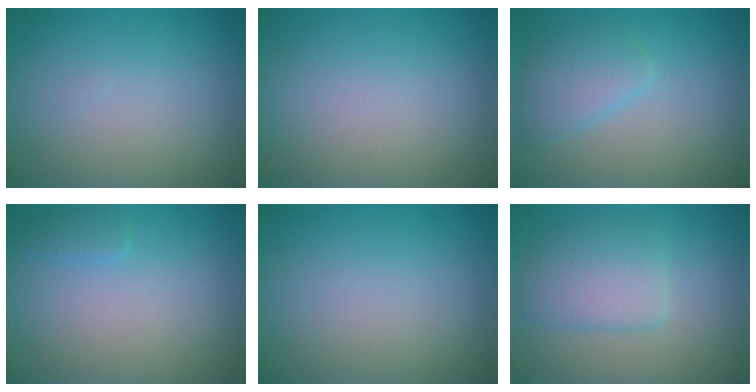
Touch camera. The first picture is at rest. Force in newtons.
{"total": 0.0}
{"total": 2.7, "press": 2.7, "slide": 0.1}
{"total": 0.9, "press": 0.9, "slide": 0.1}
{"total": 0.0}
{"total": 3.5, "press": 3.5, "slide": 0.1}